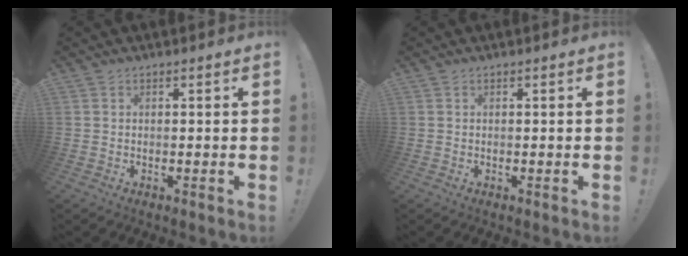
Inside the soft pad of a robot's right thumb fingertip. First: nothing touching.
{"total": 0.0}